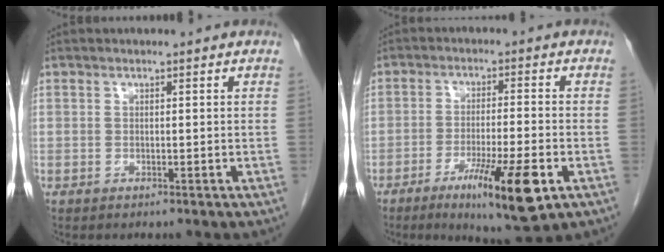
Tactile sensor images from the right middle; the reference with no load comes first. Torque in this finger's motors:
{"motor_torque": [1.62, -0.53, 0.23, 0.13]}